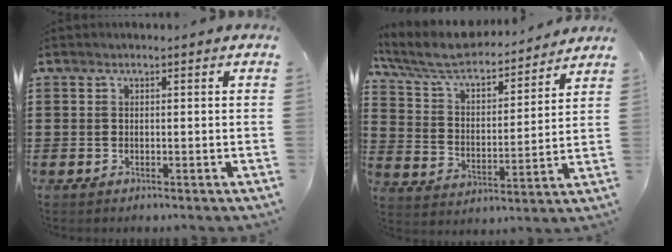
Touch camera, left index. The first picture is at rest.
{"total": 7.6, "force": [6.7, 1.5, 3.2], "torque": [-0.091, -0.044, 0.113]}